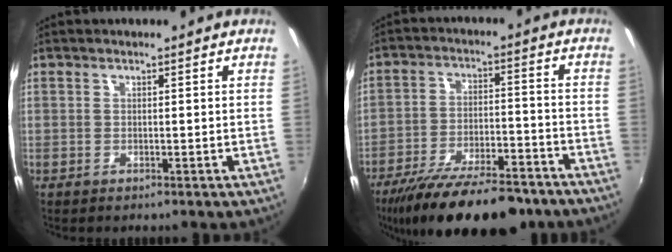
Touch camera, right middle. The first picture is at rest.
{"total": 20.7, "force": [-16.3, 6.0, 11.2], "torque": [-0.208, -0.033, -0.244]}